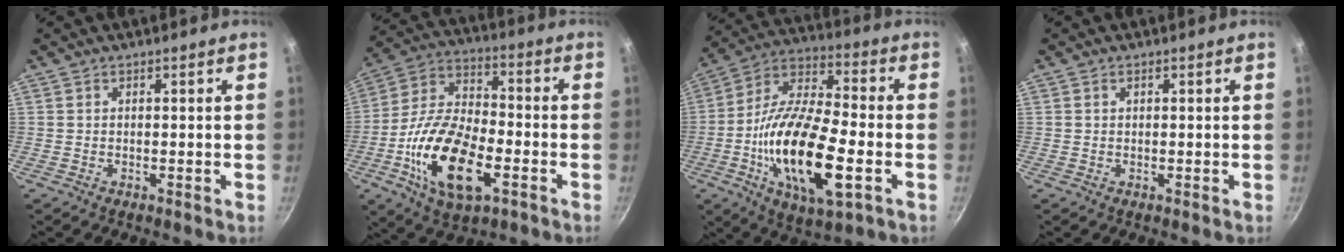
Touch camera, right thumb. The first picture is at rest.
{"total": 20.2, "force": [-6.4, 10.0, 16.3], "torque": [-0.304, 0.026, -0.125]}
{"total": 22.5, "force": [-5.2, 8.6, 20.1], "torque": [-0.375, 0.019, -0.105]}
{"total": 0.5, "force": [0.2, 0.3, 0.3], "torque": [-0.005, 0.002, 0.005]}